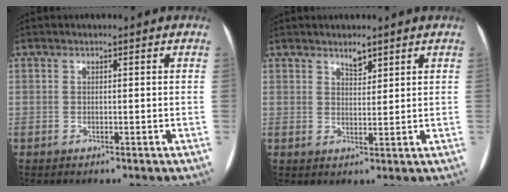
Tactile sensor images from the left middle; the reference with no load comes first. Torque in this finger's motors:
{"motor_torque": [0.20, -0.17, 0.00, -0.01]}